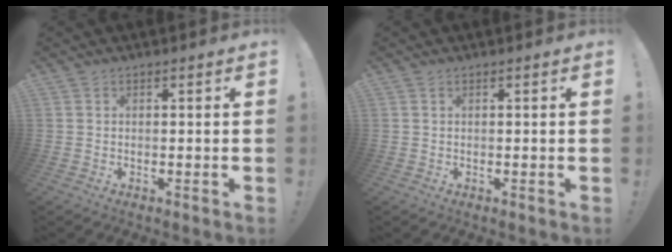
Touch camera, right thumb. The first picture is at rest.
{"total": 0.0}